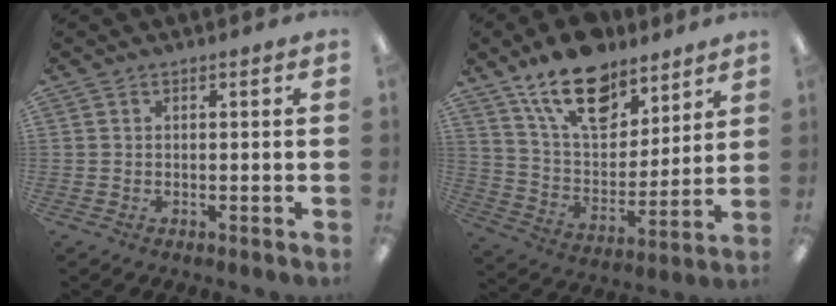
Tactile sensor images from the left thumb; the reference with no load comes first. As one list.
[{"total": 18.7, "force": [13.4, 9.2, 9.2], "torque": [-0.158, -0.076, 0.238]}]